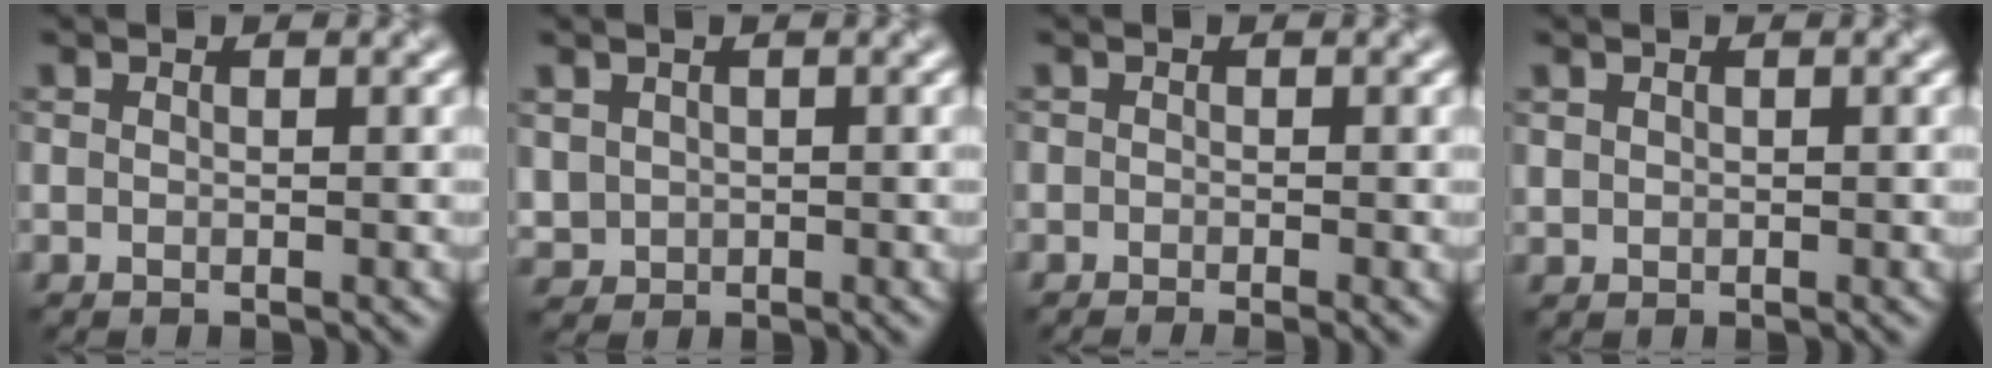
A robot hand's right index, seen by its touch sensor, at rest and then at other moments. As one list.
[{"total": 1.5, "force": [0.3, 1.4, 0.3], "torque": [-0.008, -0.005, 0.012]}, {"total": 1.0, "force": [-0.6, 0.2, 0.7], "torque": [-0.010, -0.006, -0.010]}, {"total": 0.6, "force": [0.3, 0.5, 0.1], "torque": [-0.001, -0.002, 0.009]}]